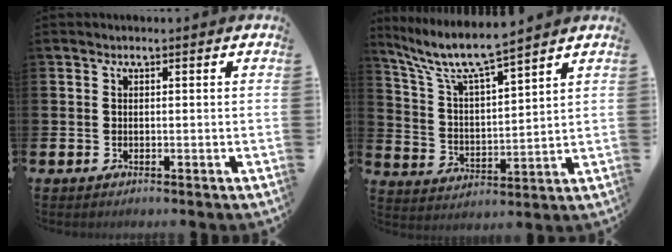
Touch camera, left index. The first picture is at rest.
{"total": 7.8, "force": [7.0, 0.8, 3.4], "torque": [-0.099, -0.041, 0.118]}